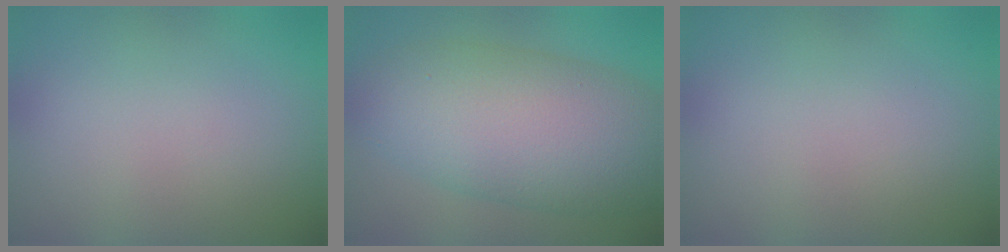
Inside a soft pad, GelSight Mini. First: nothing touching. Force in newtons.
{"total": 9.6, "press": 9.6, "slide": 0.3}
{"total": 0.0}